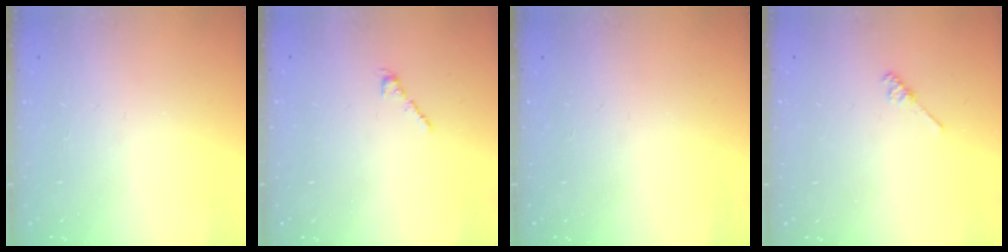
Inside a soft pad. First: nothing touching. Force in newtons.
{"total": 2.5, "press": 2.4, "slide": 0.7}
{"total": 0.0}
{"total": 2.7, "press": 2.7, "slide": 0.4}